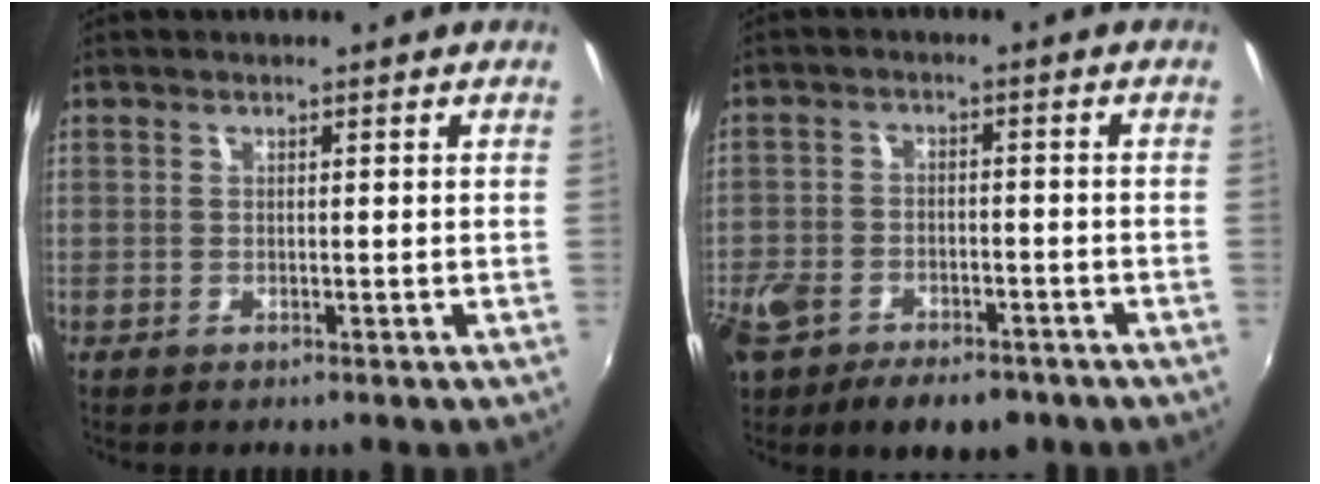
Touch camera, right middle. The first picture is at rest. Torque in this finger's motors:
{"motor_torque": [1.07, -1.07, 0.21, 0.09]}